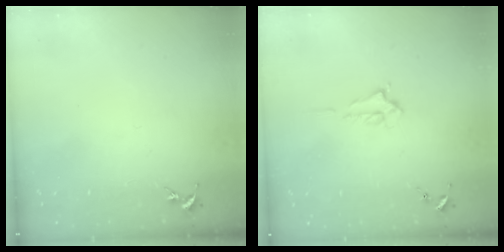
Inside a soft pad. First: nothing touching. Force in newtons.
{"total": 0.7, "press": 0.6, "slide": 0.2}